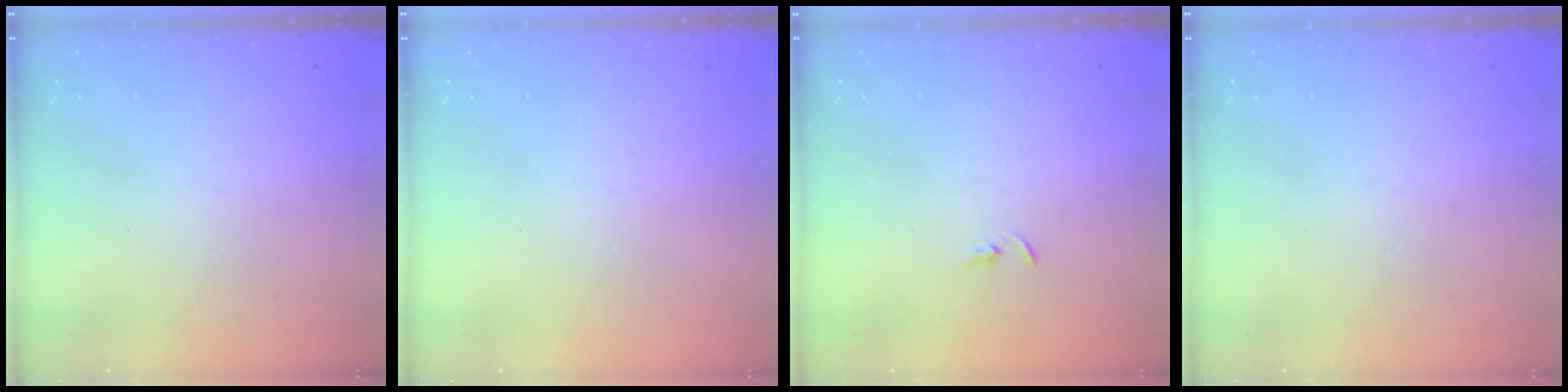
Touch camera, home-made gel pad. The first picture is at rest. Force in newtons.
{"total": 0.0}
{"total": 2.4, "press": 2.3, "slide": 0.2}
{"total": 0.0}